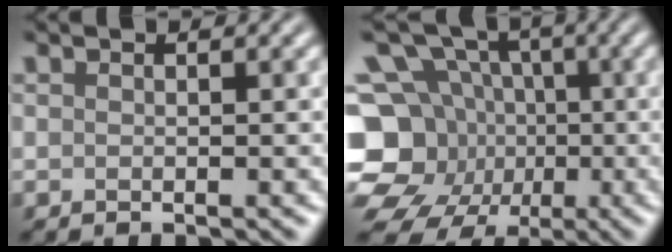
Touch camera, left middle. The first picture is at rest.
{"total": 15.3, "force": [-4.5, 13.7, 5.1], "torque": [-0.135, -0.012, -0.095]}